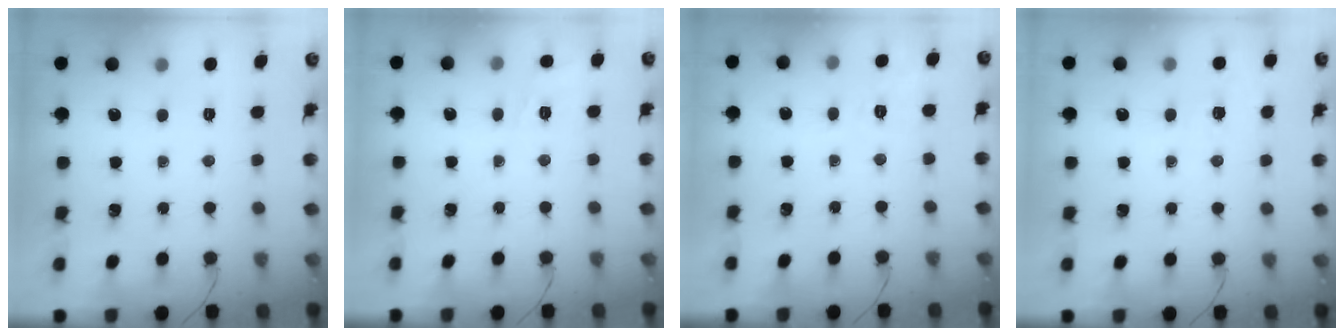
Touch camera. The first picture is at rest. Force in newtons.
{"total": 9.4, "press": 9.3, "slide": 1.5}
{"total": 2.1, "press": 0.9, "slide": 1.9}
{"total": 2.1, "press": 1.1, "slide": 1.9}